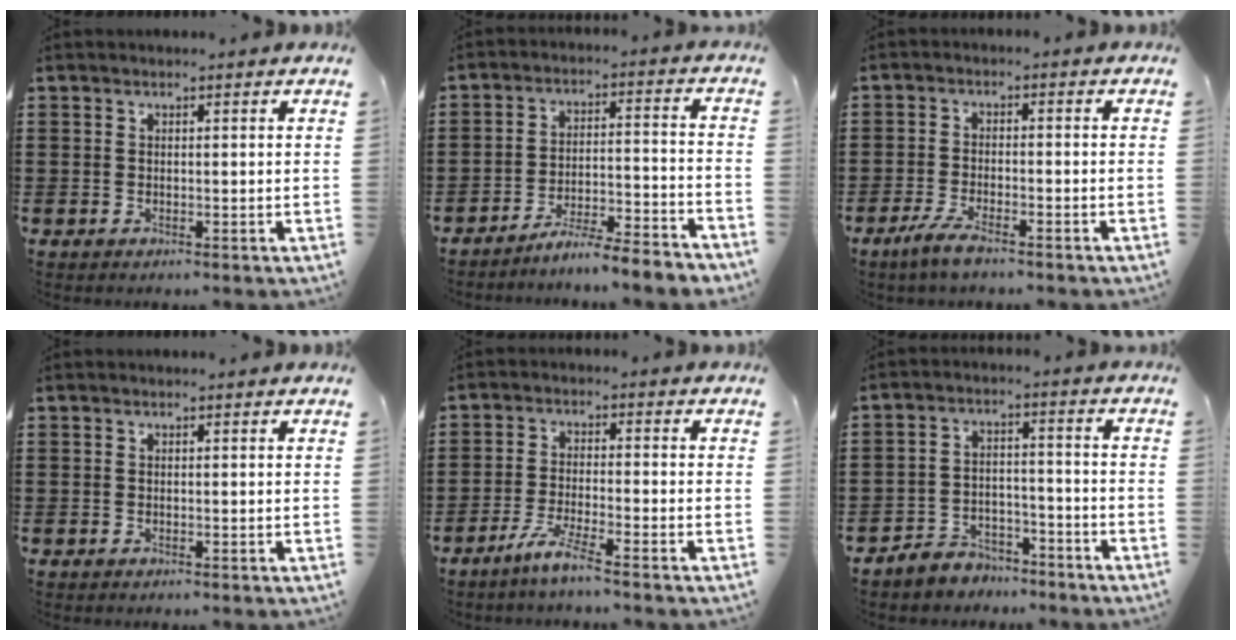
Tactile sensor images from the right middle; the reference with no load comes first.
{"total": 5.9, "force": [-5.8, -0.7, 1.1], "torque": [-0.023, -0.012, -0.115]}
{"total": 3.8, "force": [-2.9, 0.6, 2.4], "torque": [-0.060, -0.005, -0.059]}
{"total": 0.0}
{"total": 4.7, "force": [-3.8, -0.2, 2.8], "torque": [-0.067, -0.013, -0.074]}
{"total": 4.7, "force": [-4.5, 1.2, -0.1], "torque": [-0.005, 0.008, -0.095]}